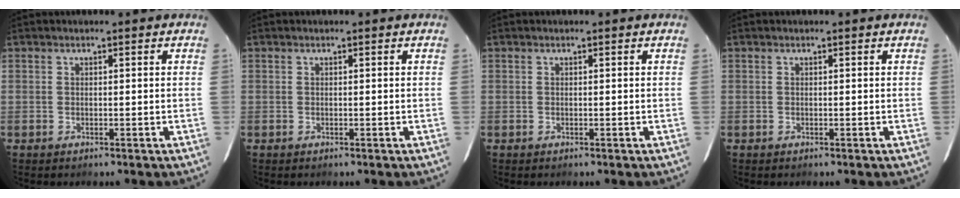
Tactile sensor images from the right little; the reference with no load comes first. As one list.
[{"total": 0.0}, {"total": 0.0}, {"total": 0.0}]